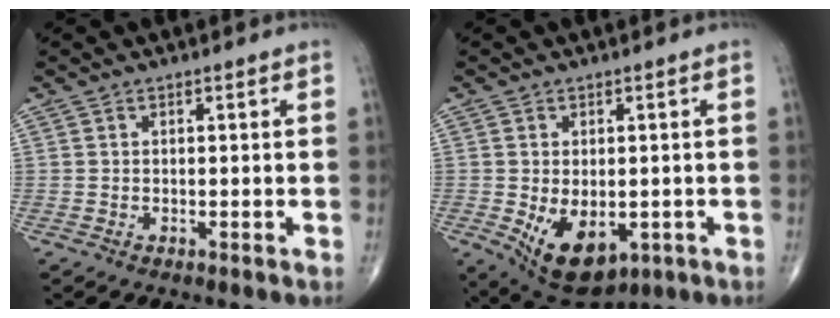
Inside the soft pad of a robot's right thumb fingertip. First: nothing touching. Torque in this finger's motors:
{"motor_torque": [-0.26, 0.64, 0.49, 0.30, 0.26]}